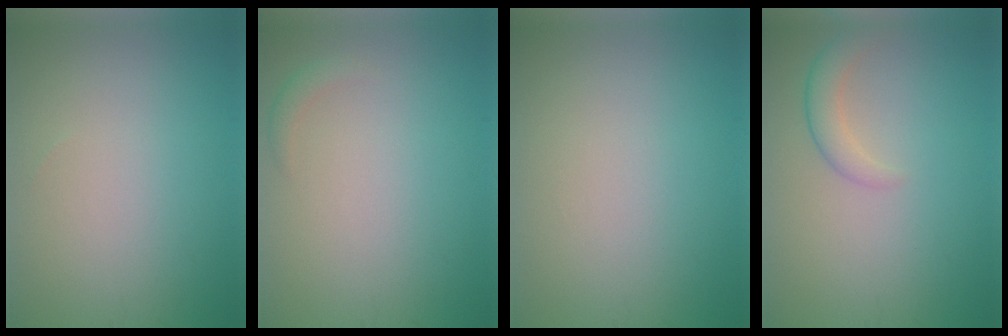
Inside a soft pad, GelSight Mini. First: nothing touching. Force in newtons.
{"total": 1.0, "press": 1.0, "slide": 0.0}
{"total": 0.0}
{"total": 2.3, "press": 2.3, "slide": 0.1}